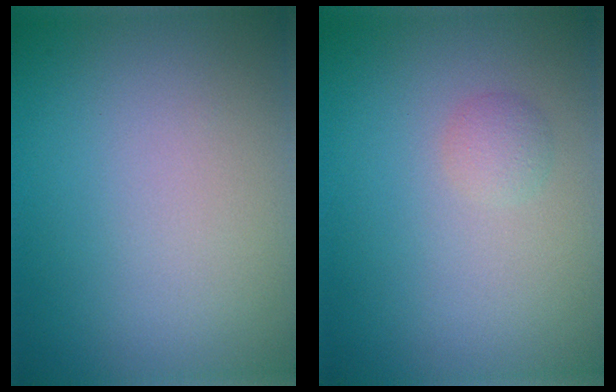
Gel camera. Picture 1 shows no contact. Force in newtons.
{"total": 1.1, "press": 1.1, "slide": 0.0}